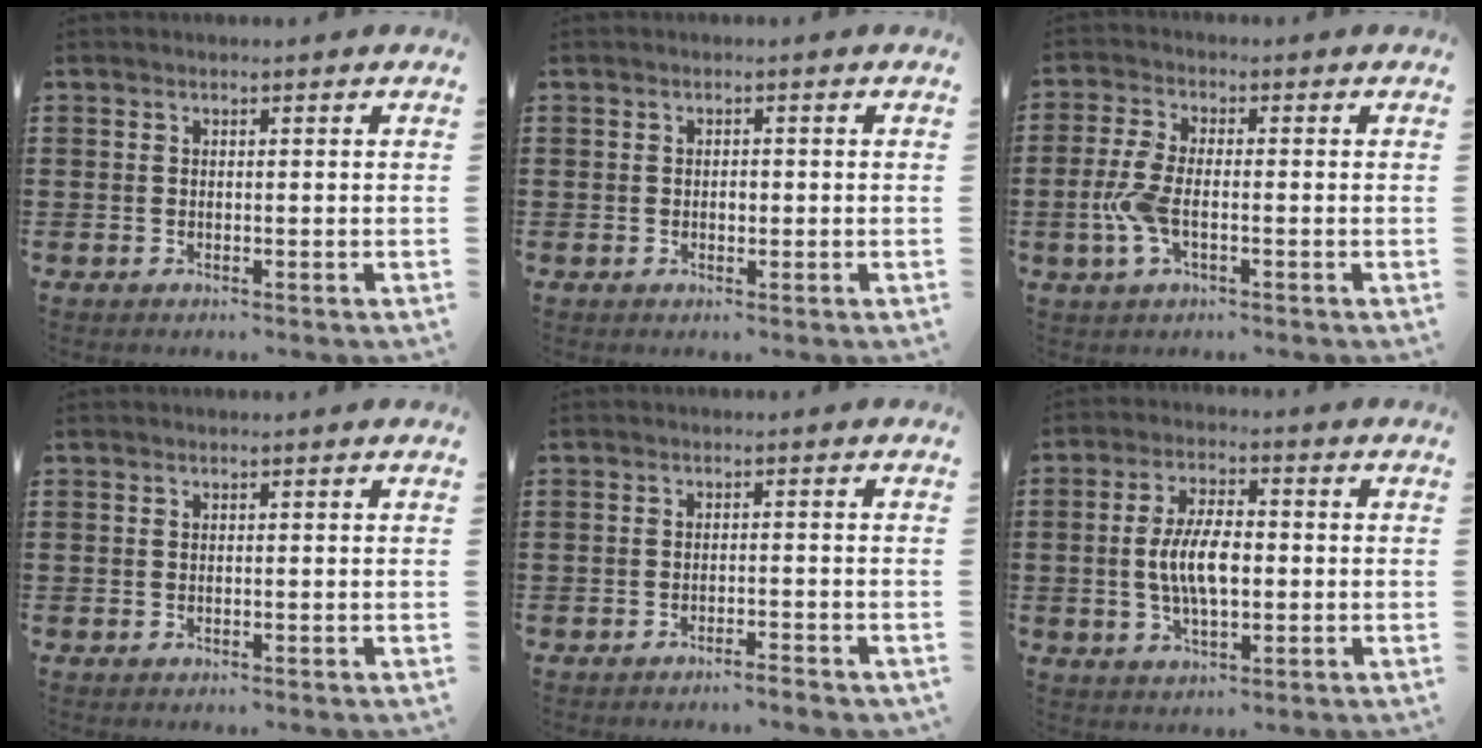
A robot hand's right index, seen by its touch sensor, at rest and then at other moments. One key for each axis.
{"total": 1.1, "fx": -0.1, "fy": 0.6, "fz": 0.9, "tx": -0.018, "ty": 0.002, "tz": -0.002}
{"total": 5.4, "fx": -1.3, "fy": 2.4, "fz": 4.7, "tx": -0.124, "ty": -0.008, "tz": -0.035}
{"total": 0.0}
{"total": 1.8, "fx": -1.7, "fy": -0.2, "fz": 0.7, "tx": -0.012, "ty": 0.000, "tz": -0.032}
{"total": 7.8, "fx": -0.5, "fy": 3.3, "fz": 7.0, "tx": -0.148, "ty": 0.001, "tz": -0.014}